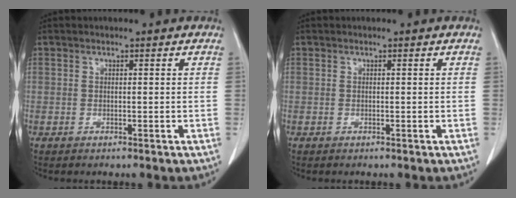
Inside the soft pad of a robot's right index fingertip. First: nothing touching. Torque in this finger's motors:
{"motor_torque": [0.00, 0.00, 0.00, 0.00]}